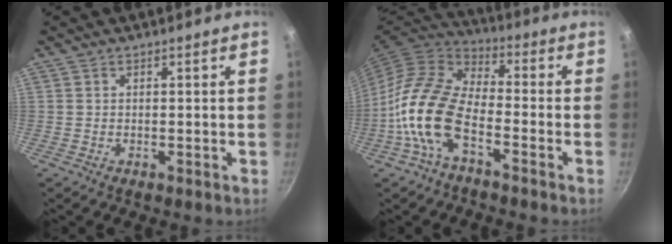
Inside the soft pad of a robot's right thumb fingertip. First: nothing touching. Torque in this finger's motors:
{"motor_torque": [-0.21, 0.75, 1.87, -0.90, 0.54]}